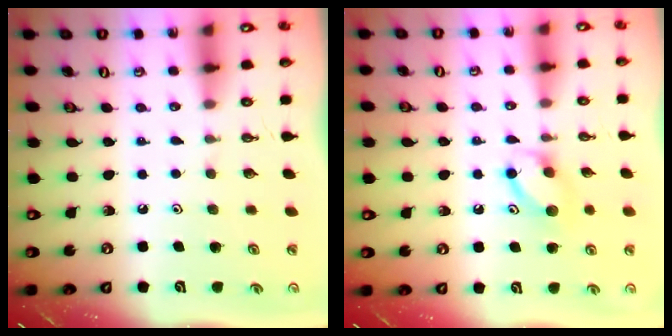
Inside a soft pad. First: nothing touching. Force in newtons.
{"total": 7.4, "press": 7.3, "slide": 1.4}